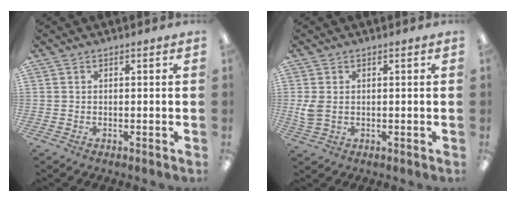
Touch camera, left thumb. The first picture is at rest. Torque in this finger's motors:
{"motor_torque": [-0.06, 0.09, 0.08, -0.08, 0.01]}